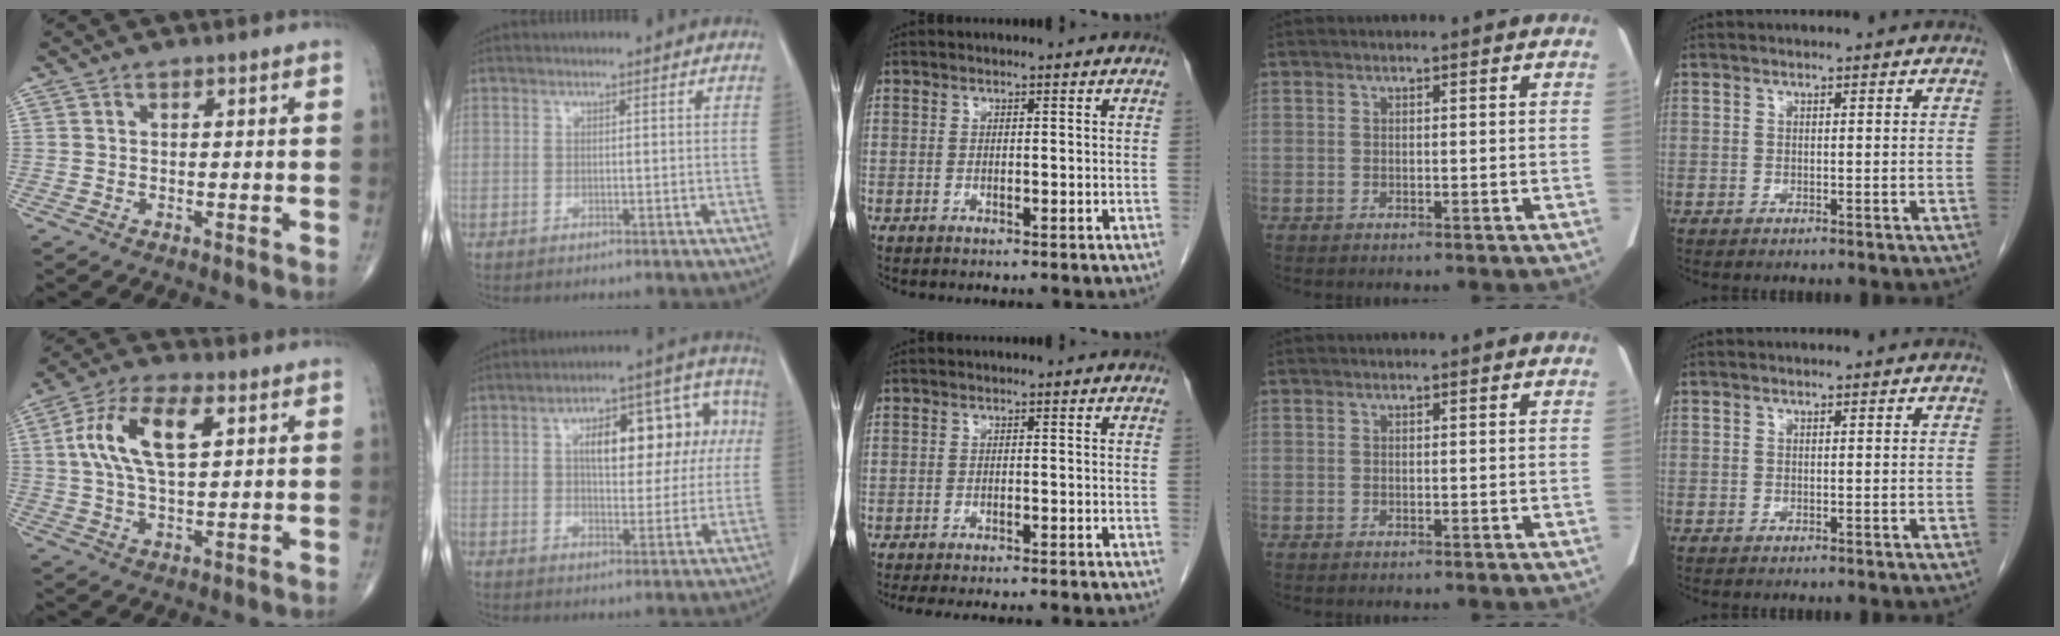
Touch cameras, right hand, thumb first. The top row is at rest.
{"thumb": {"total": 12.9, "force": [3.3, 5.9, 10.9], "torque": [-0.215, 0.011, 0.060]}, "index": {"total": 14.2, "force": [2.9, 6.3, 12.4], "torque": [-0.160, 0.050, 0.044]}, "middle": {"total": 13.0, "force": [-11.8, 0.9, 5.3], "torque": [-0.068, -0.019, -0.147]}}